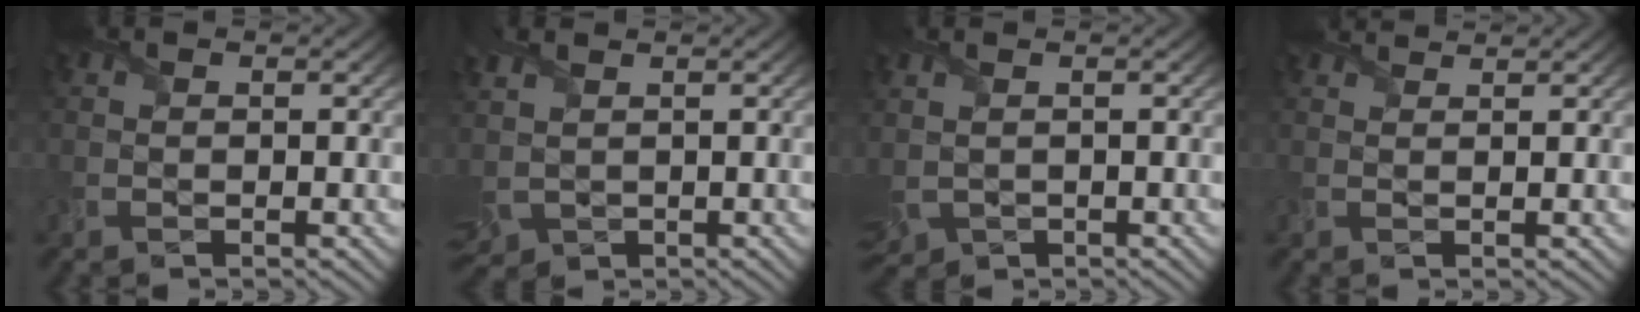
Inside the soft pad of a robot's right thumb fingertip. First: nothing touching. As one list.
[{"total": 5.2, "force": [1.4, 3.6, 3.5], "torque": [-0.128, -0.005, 0.029]}, {"total": 3.1, "force": [-0.3, 2.2, 2.1], "torque": [-0.066, -0.011, 0.001]}, {"total": 1.9, "force": [1.8, 0.2, 0.6], "torque": [-0.022, 0.002, 0.032]}]